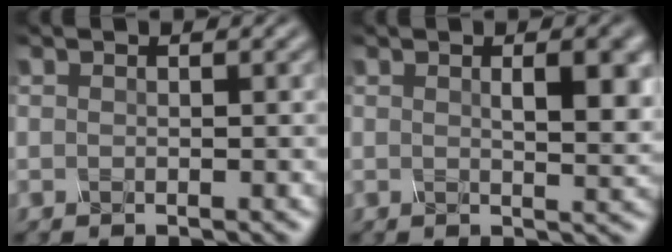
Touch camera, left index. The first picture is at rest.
{"total": 4.4, "force": [0.9, 1.1, 4.2], "torque": [-0.039, 0.014, 0.021]}